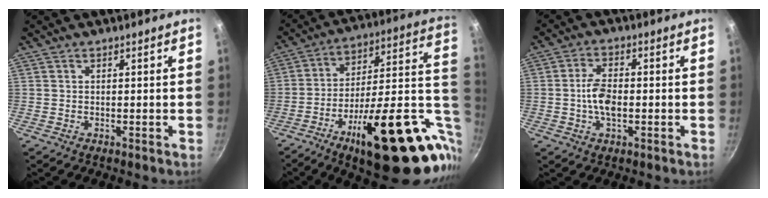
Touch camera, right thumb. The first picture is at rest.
{"total": 32.2, "force": [-6.9, 12.2, 29.0], "torque": [-0.374, 0.011, -0.094]}
{"total": 6.0, "force": [-0.8, 3.1, 5.1], "torque": [-0.095, 0.013, -0.020]}